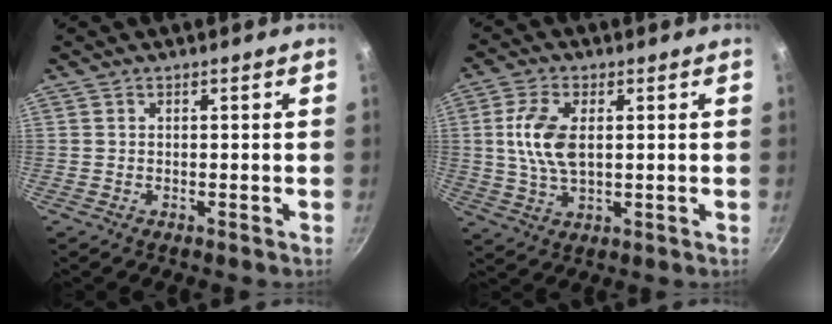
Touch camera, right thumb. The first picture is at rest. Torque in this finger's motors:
{"motor_torque": [0.28, 0.55, 1.14, -0.40, 0.39]}